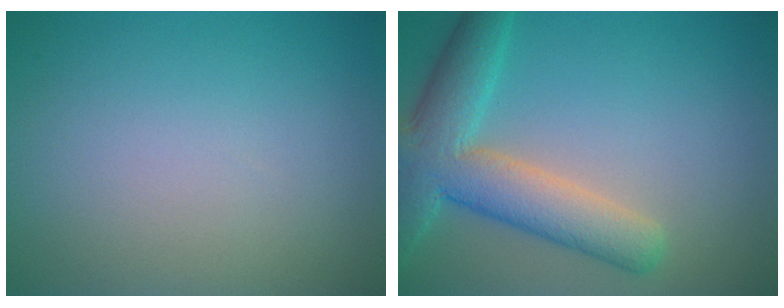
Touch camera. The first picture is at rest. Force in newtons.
{"total": 7.4, "press": 7.3, "slide": 0.5}